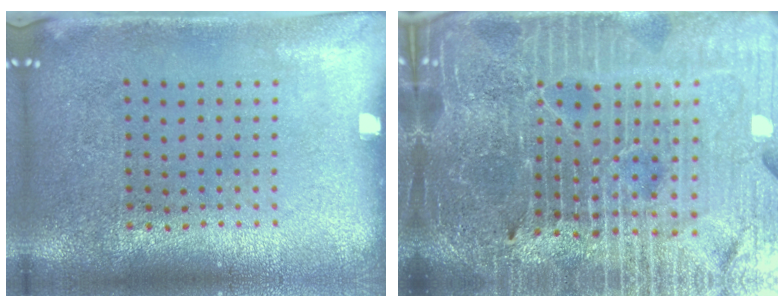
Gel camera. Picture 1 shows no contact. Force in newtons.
{"total": 6.6, "press": 5.8, "slide": 3.0}